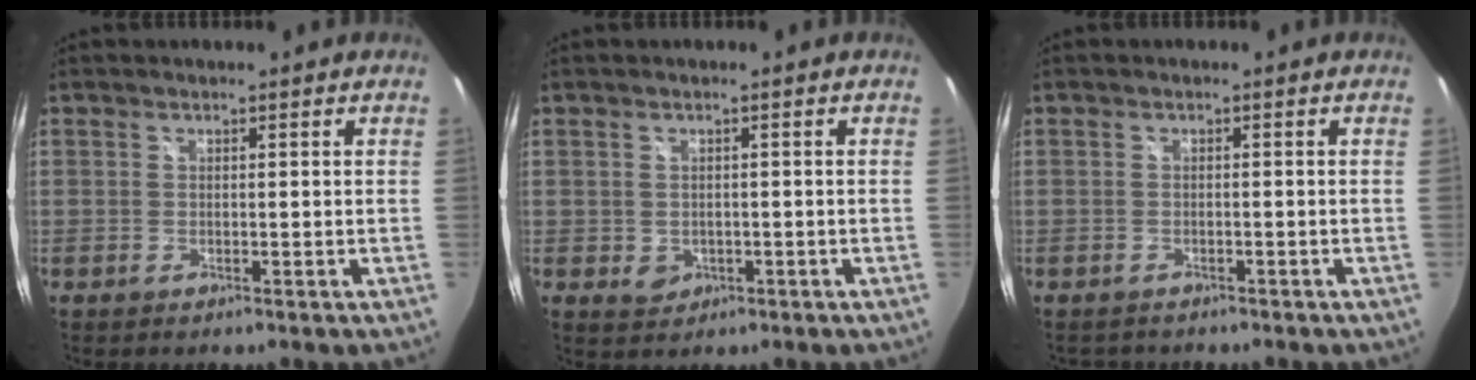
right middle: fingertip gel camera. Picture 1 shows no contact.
{"total": 2.8, "force": [-0.7, 2.4, 1.2], "torque": [-0.021, -0.003, -0.007]}
{"total": 2.3, "force": [-1.9, 1.1, 0.4], "torque": [-0.012, -0.004, -0.026]}